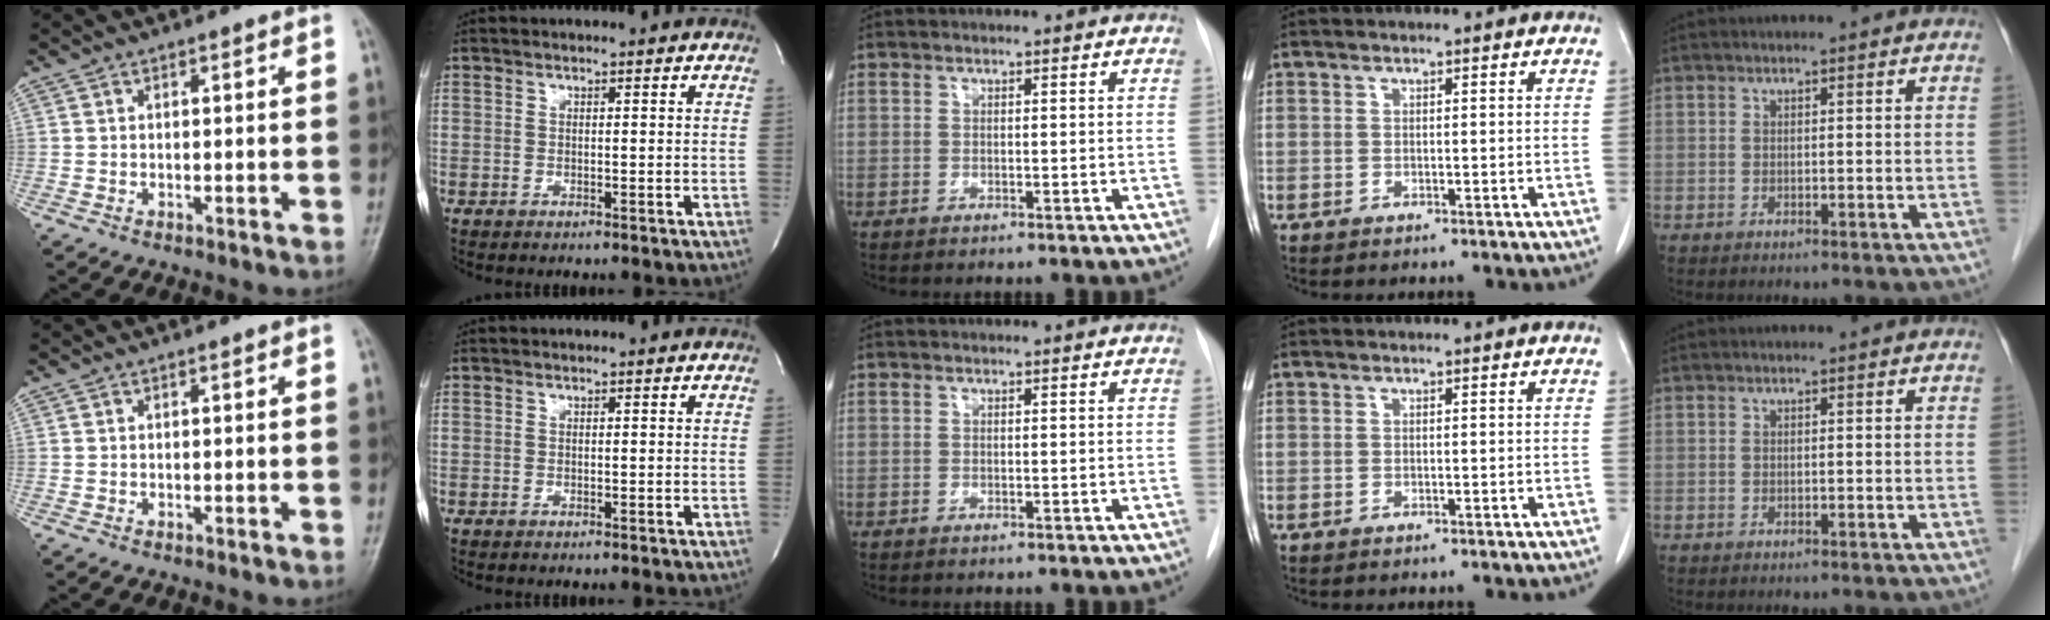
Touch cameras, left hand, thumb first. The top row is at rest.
{}